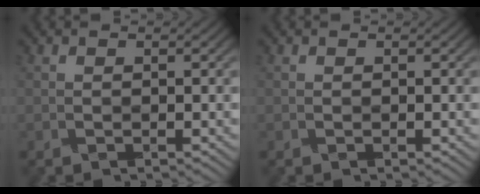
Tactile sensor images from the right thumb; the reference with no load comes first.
{"total": 0.0}